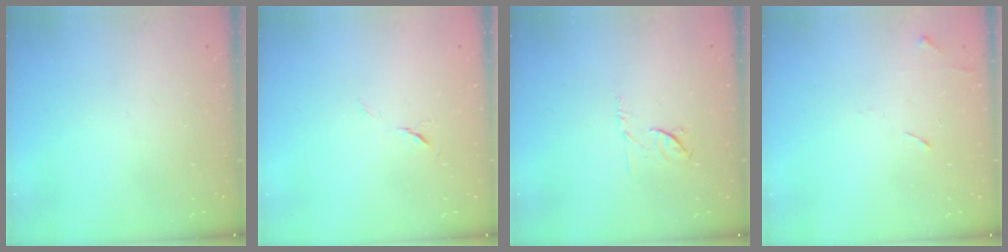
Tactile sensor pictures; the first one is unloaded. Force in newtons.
{"total": 5.6, "press": 5.1, "slide": 2.2}
{"total": 6.7, "press": 6.6, "slide": 1.1}
{"total": 5.4, "press": 5.4, "slide": 0.7}